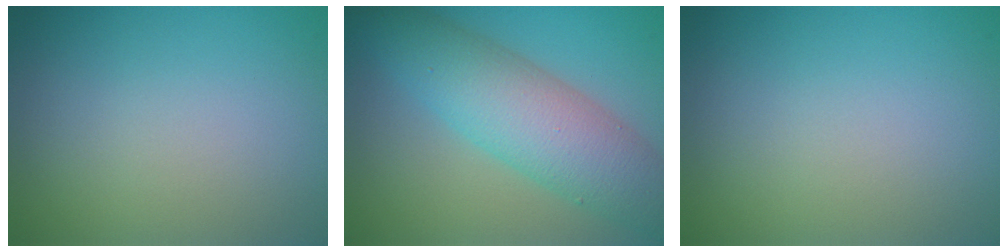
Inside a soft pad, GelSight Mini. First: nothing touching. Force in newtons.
{"total": 7.6, "press": 7.6, "slide": 0.1}
{"total": 0.0}